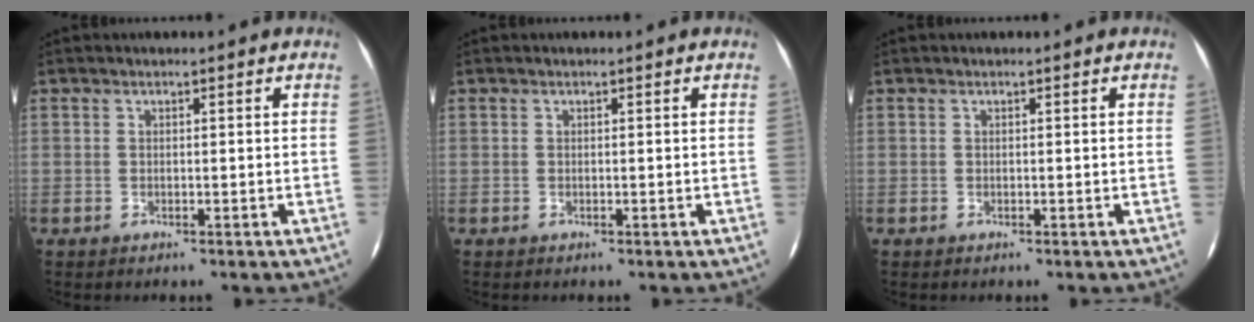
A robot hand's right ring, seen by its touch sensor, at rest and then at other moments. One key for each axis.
{"total": 0.0}
{"total": 0.0}